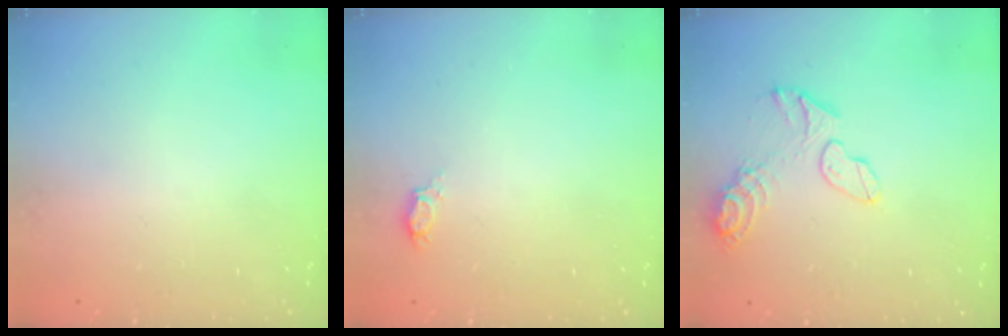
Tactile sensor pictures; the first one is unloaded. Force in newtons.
{"total": 4.2, "press": 3.9, "slide": 1.5}
{"total": 12.3, "press": 10.9, "slide": 5.6}